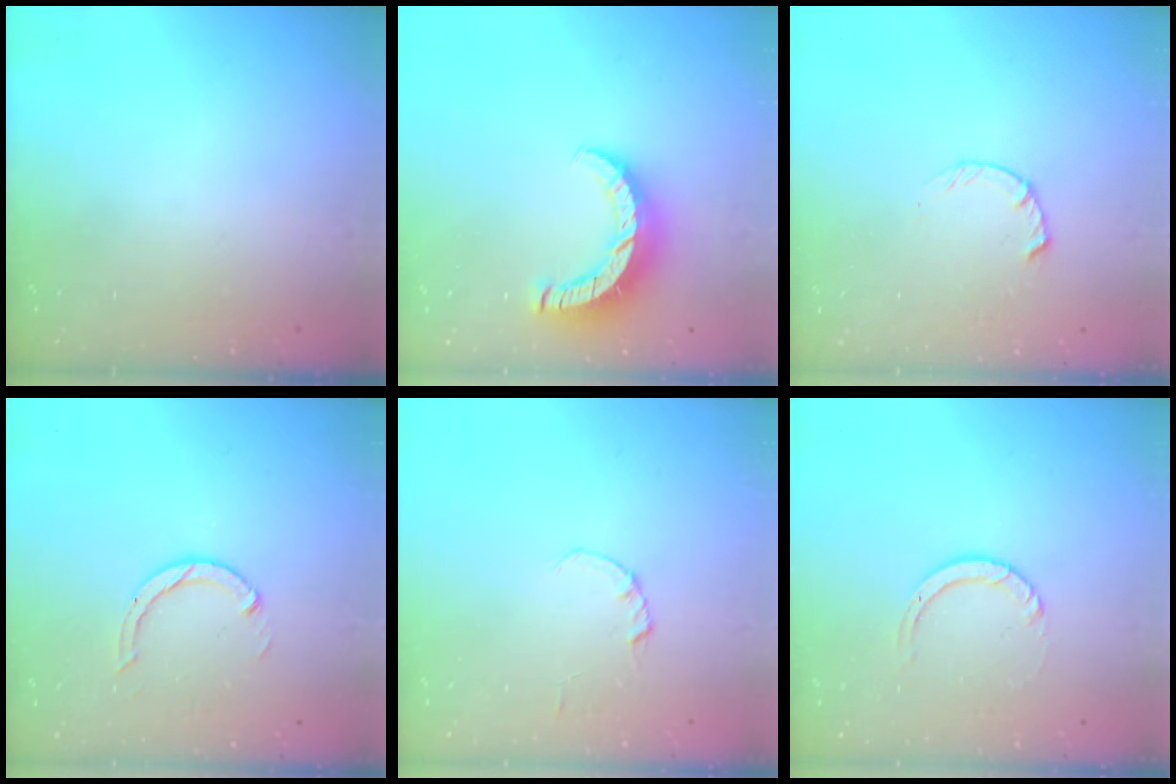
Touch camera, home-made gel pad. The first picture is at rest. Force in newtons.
{"total": 9.4, "press": 9.4, "slide": 0.8}
{"total": 1.8, "press": 1.8, "slide": 0.3}
{"total": 3.0, "press": 3.0, "slide": 0.3}
{"total": 0.0}
{"total": 3.5, "press": 3.5, "slide": 0.3}